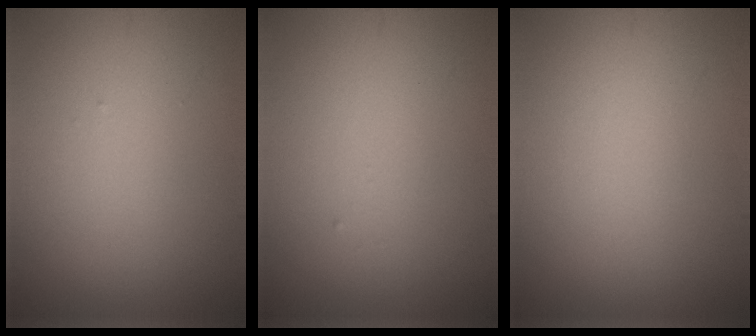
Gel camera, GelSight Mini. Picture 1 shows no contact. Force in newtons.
{"total": 0.0}
{"total": 0.0}